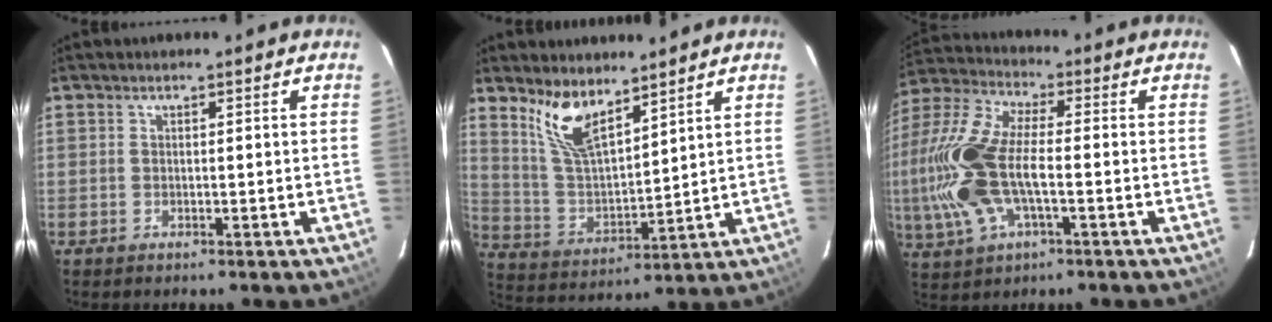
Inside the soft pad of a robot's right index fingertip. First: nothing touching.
{"total": 10.2, "force": [7.3, 3.5, 6.2], "torque": [-0.125, -0.001, 0.153]}
{"total": 19.3, "force": [-2.7, 8.6, 17.0], "torque": [-0.378, -0.001, -0.056]}